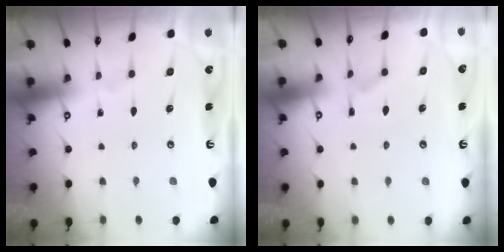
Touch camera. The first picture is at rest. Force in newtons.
{"total": 1.7, "press": 1.0, "slide": 1.3}